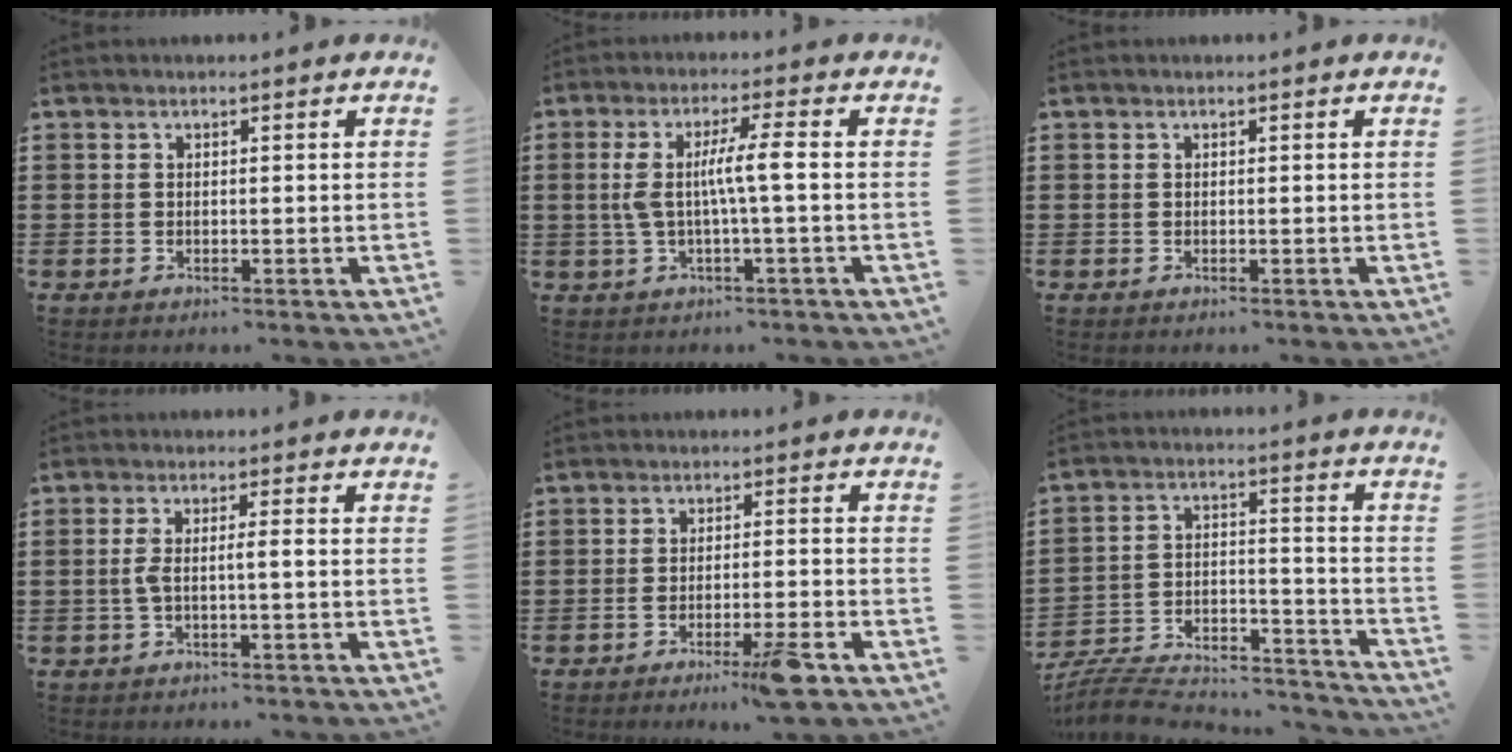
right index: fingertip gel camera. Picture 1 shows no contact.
{"total": 6.3, "force": [0.0, 0.1, 6.3], "torque": [-0.127, -0.005, -0.010]}
{"total": 0.0}
{"total": 3.1, "force": [-0.5, 0.1, 3.0], "torque": [-0.071, -0.008, -0.017]}
{"total": 5.4, "force": [-3.4, -0.4, 4.2], "torque": [-0.069, -0.013, -0.057]}
{"total": 6.6, "force": [-6.2, 1.7, 1.6], "torque": [-0.034, -0.001, -0.124]}